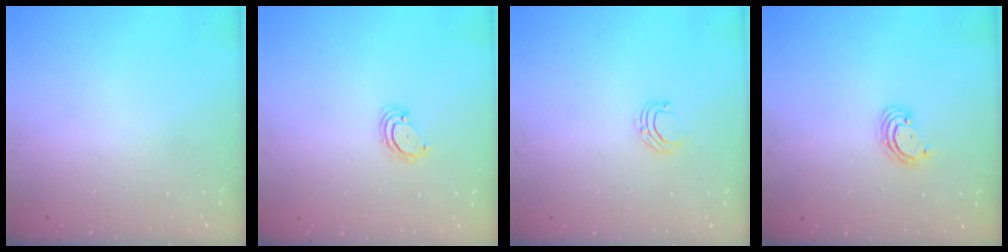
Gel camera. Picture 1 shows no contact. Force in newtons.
{"total": 2.8, "press": 2.8, "slide": 0.3}
{"total": 4.8, "press": 4.8, "slide": 0.3}
{"total": 3.8, "press": 3.8, "slide": 0.2}